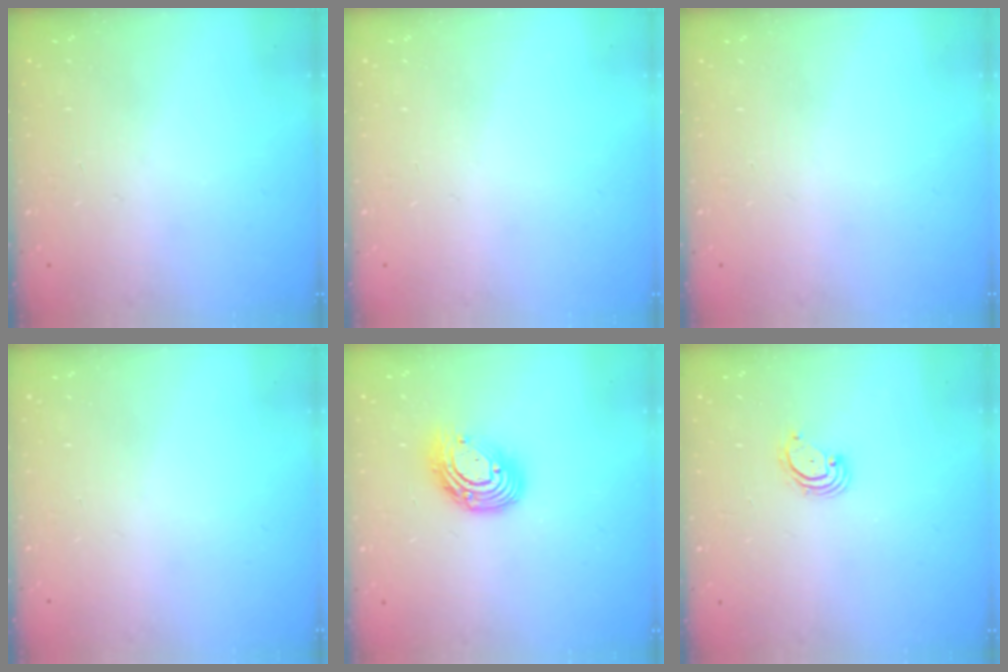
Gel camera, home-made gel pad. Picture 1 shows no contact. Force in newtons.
{"total": 0.0}
{"total": 0.0}
{"total": 0.0}
{"total": 12.0, "press": 11.9, "slide": 1.0}
{"total": 3.0, "press": 3.0, "slide": 0.3}